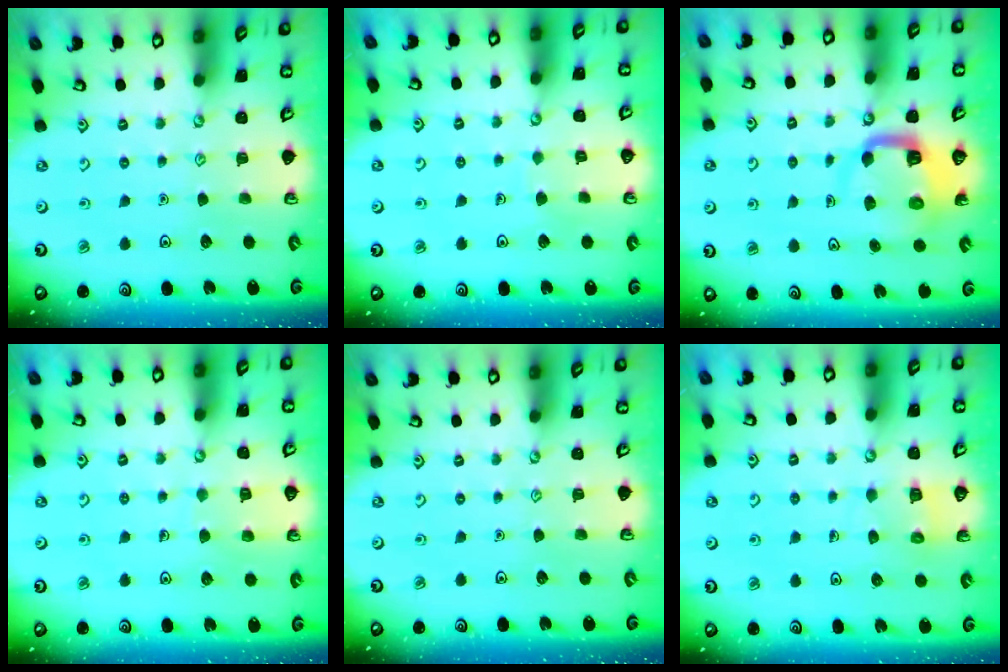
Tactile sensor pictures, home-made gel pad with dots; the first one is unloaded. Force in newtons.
{"total": 2.7, "press": 2.7, "slide": 0.1}
{"total": 7.8, "press": 7.7, "slide": 1.0}
{"total": 4.9, "press": 4.9, "slide": 0.3}
{"total": 0.0}
{"total": 5.3, "press": 5.3, "slide": 0.5}